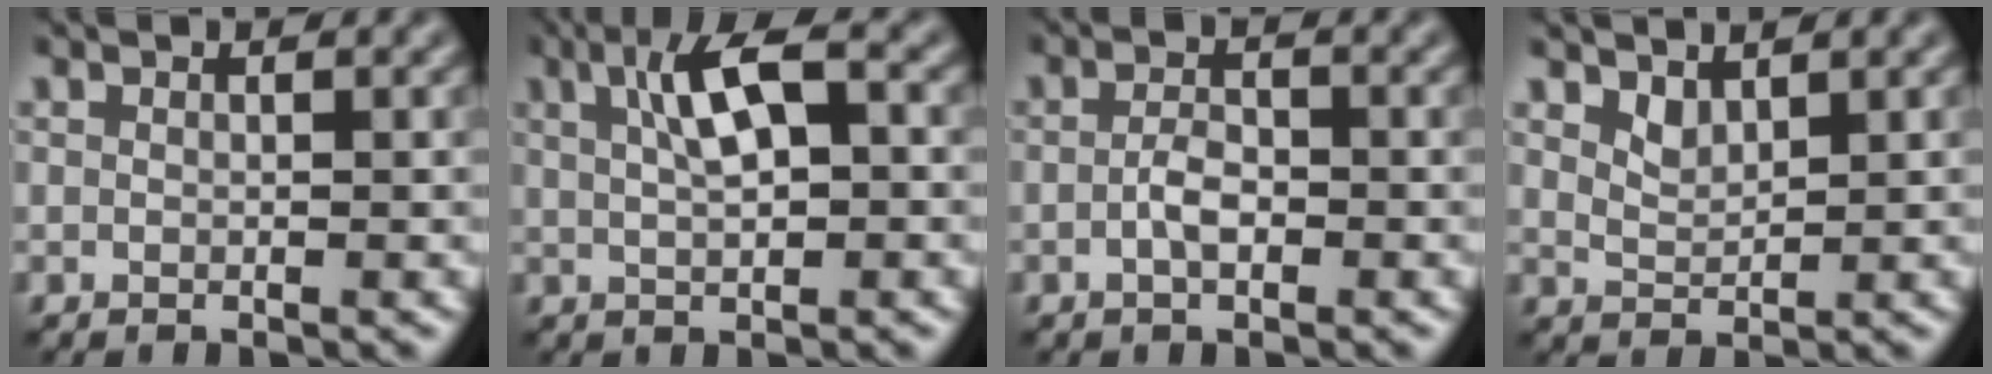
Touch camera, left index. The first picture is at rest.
{"total": 5.1, "force": [1.5, 1.7, 4.5], "torque": [-0.087, 0.007, 0.023]}
{"total": 1.9, "force": [-0.8, 0.8, 1.5], "torque": [-0.036, -0.001, -0.019]}
{"total": 1.4, "force": [1.2, 0.6, 0.5], "torque": [-0.020, -0.010, 0.028]}